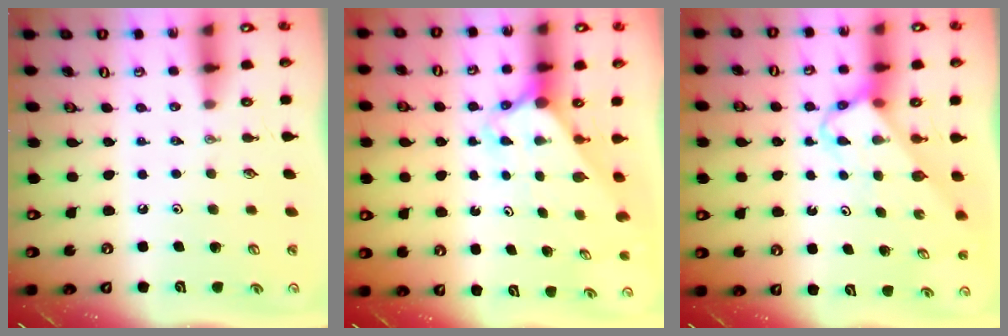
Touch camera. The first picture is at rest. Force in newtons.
{"total": 2.7, "press": 2.7, "slide": 0.0}
{"total": 3.6, "press": 3.6, "slide": 0.1}